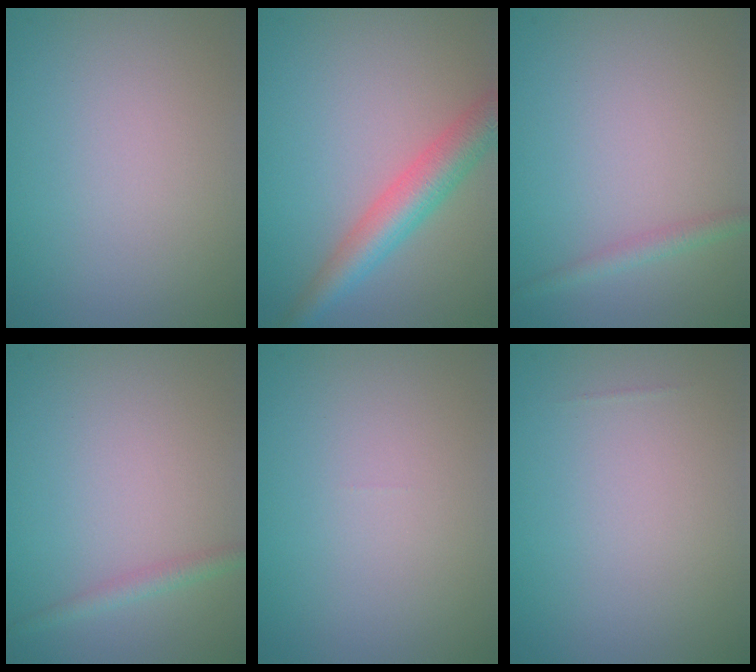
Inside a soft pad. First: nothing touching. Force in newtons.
{"total": 4.8, "press": 4.8, "slide": 0.2}
{"total": 1.5, "press": 1.5, "slide": 0.0}
{"total": 1.5, "press": 1.5, "slide": 0.0}
{"total": 0.0}
{"total": 0.0}